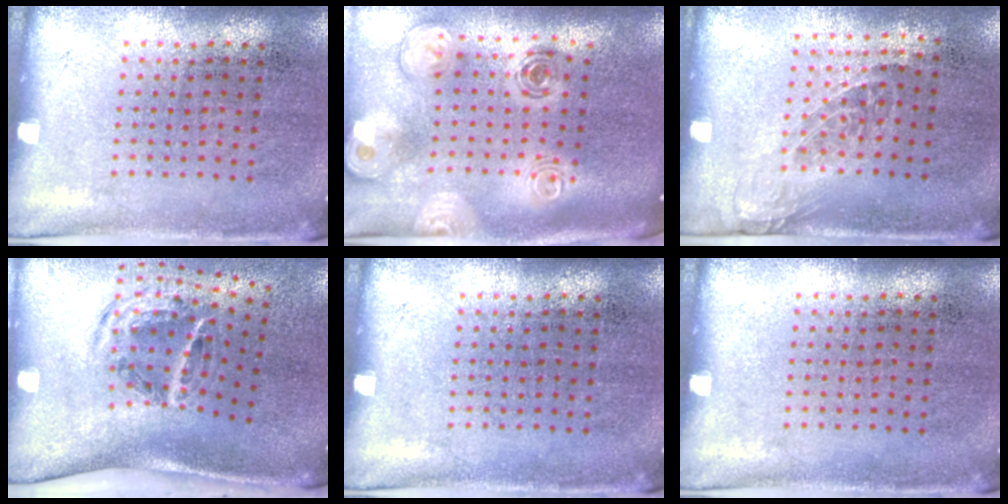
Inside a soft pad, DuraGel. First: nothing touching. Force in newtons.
{"total": 2.5, "press": 1.9, "slide": 1.6}
{"total": 1.2, "press": 1.0, "slide": 0.7}
{"total": 2.0, "press": 1.2, "slide": 1.5}
{"total": 0.0}
{"total": 0.0}